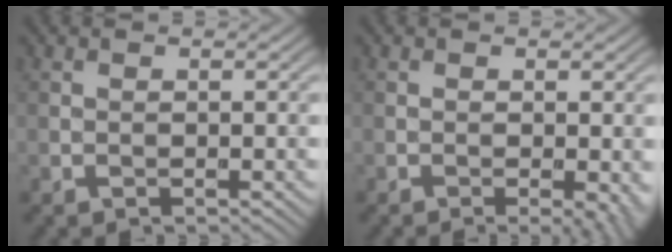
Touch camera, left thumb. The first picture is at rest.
{"total": 2.8, "force": [-0.8, 0.6, 2.6], "torque": [-0.036, -0.009, -0.011]}